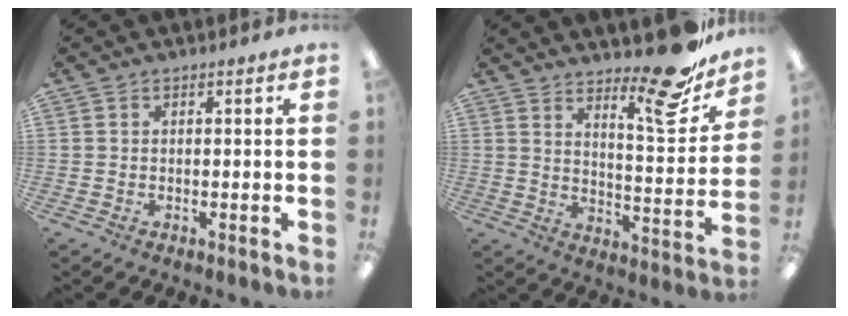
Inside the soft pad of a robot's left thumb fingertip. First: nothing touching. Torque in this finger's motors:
{"motor_torque": [0.14, 0.17, -0.15, -0.41, 0.07]}